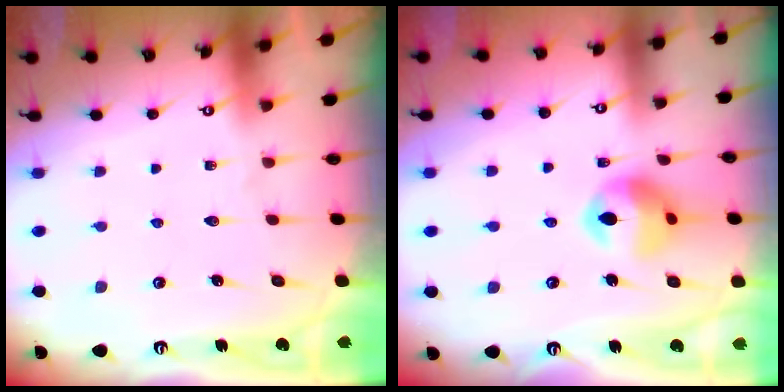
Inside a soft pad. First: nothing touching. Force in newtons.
{"total": 12.0, "press": 12.0, "slide": 1.2}